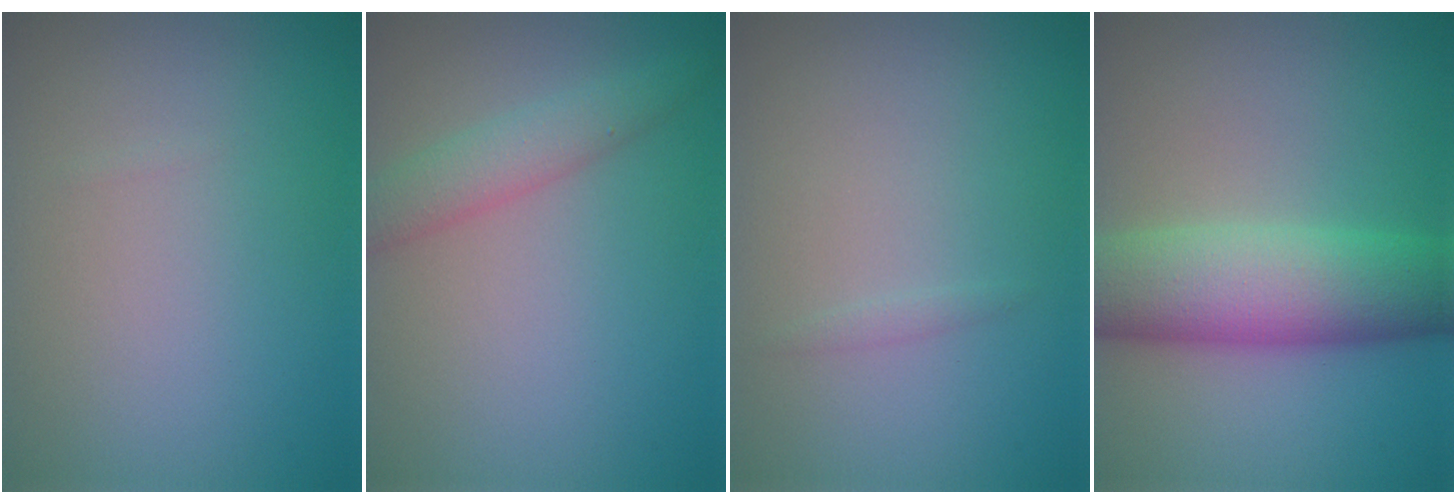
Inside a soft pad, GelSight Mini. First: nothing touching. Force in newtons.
{"total": 2.7, "press": 2.7, "slide": 0.2}
{"total": 0.6, "press": 0.6, "slide": 0.0}
{"total": 9.0, "press": 9.0, "slide": 0.2}